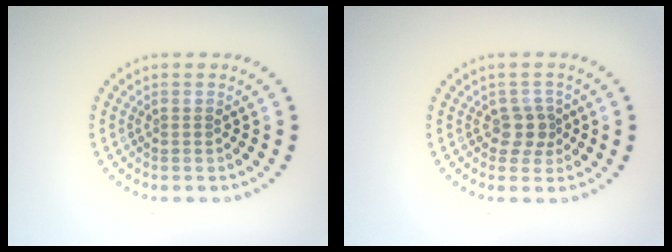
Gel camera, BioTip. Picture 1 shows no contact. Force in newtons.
{"total": 1.9, "press": 1.5, "slide": 1.2}